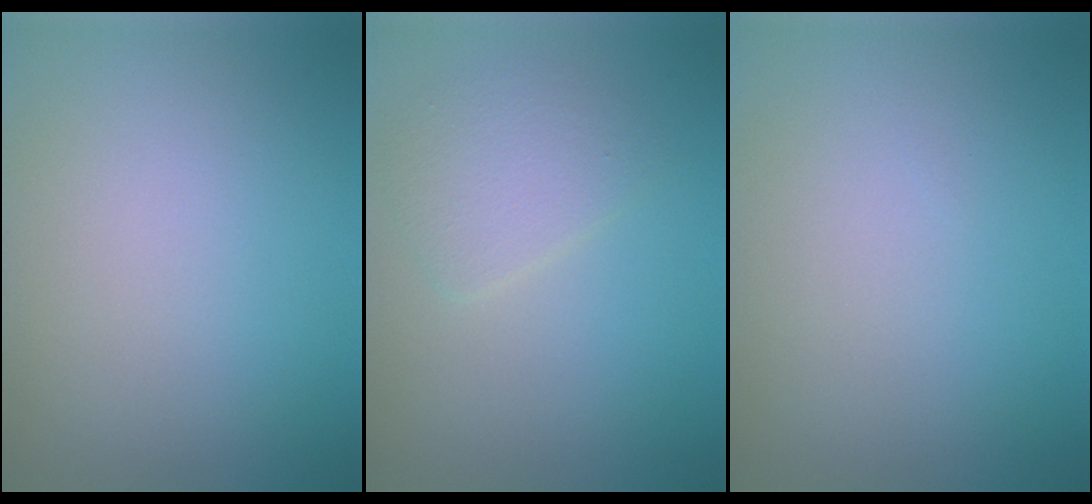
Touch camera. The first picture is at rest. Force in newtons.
{"total": 2.4, "press": 2.4, "slide": 0.1}
{"total": 0.0}